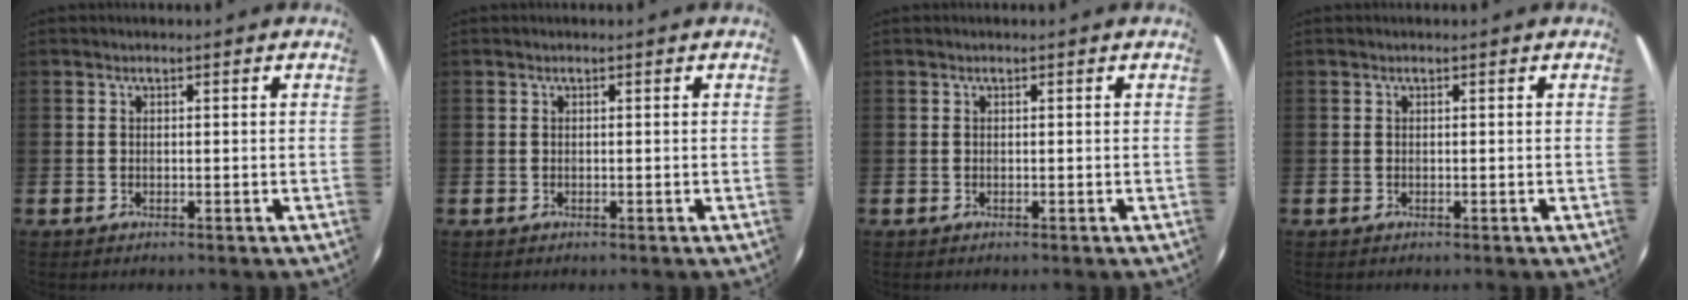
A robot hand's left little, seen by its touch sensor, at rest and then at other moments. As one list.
[{"total": 0.0}, {"total": 0.0}, {"total": 0.0}]